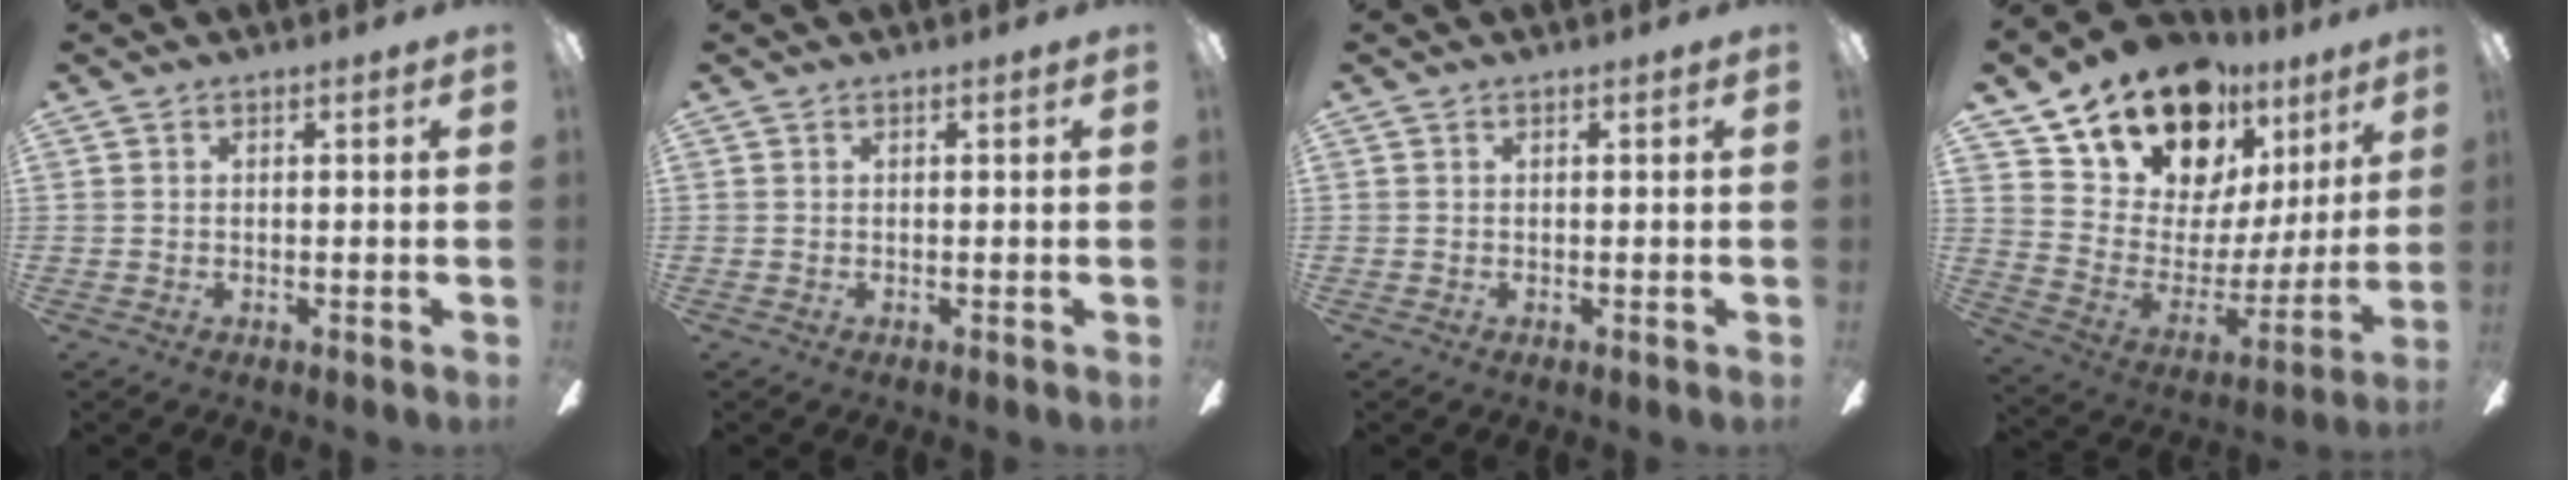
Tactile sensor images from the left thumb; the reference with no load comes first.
{"total": 0.0}
{"total": 0.0}
{"total": 17.8, "force": [14.5, 8.6, 5.7], "torque": [-0.122, -0.104, 0.264]}